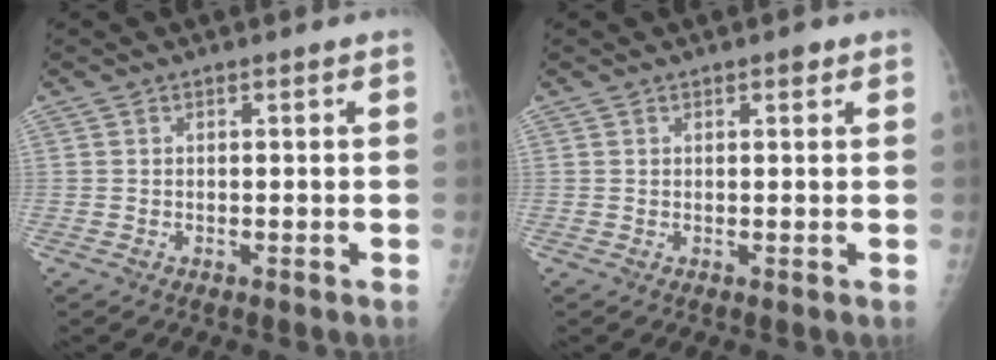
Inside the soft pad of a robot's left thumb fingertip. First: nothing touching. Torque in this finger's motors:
{"motor_torque": [0.44, -0.24, 0.09, -0.36, 0.11]}